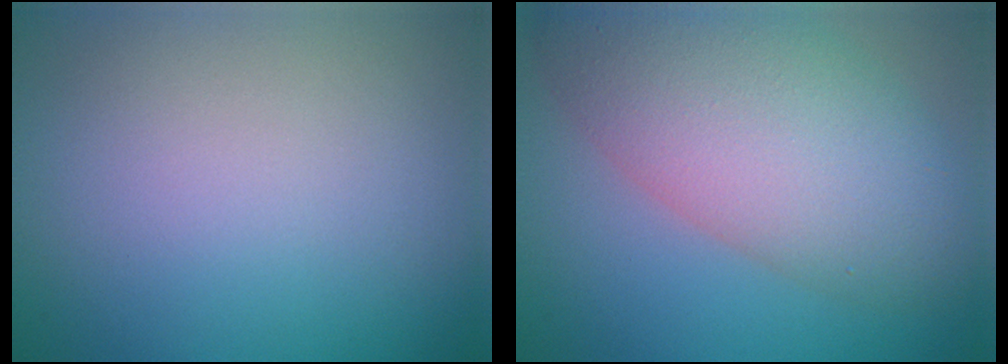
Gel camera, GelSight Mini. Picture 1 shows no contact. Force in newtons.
{"total": 9.6, "press": 9.6, "slide": 0.6}